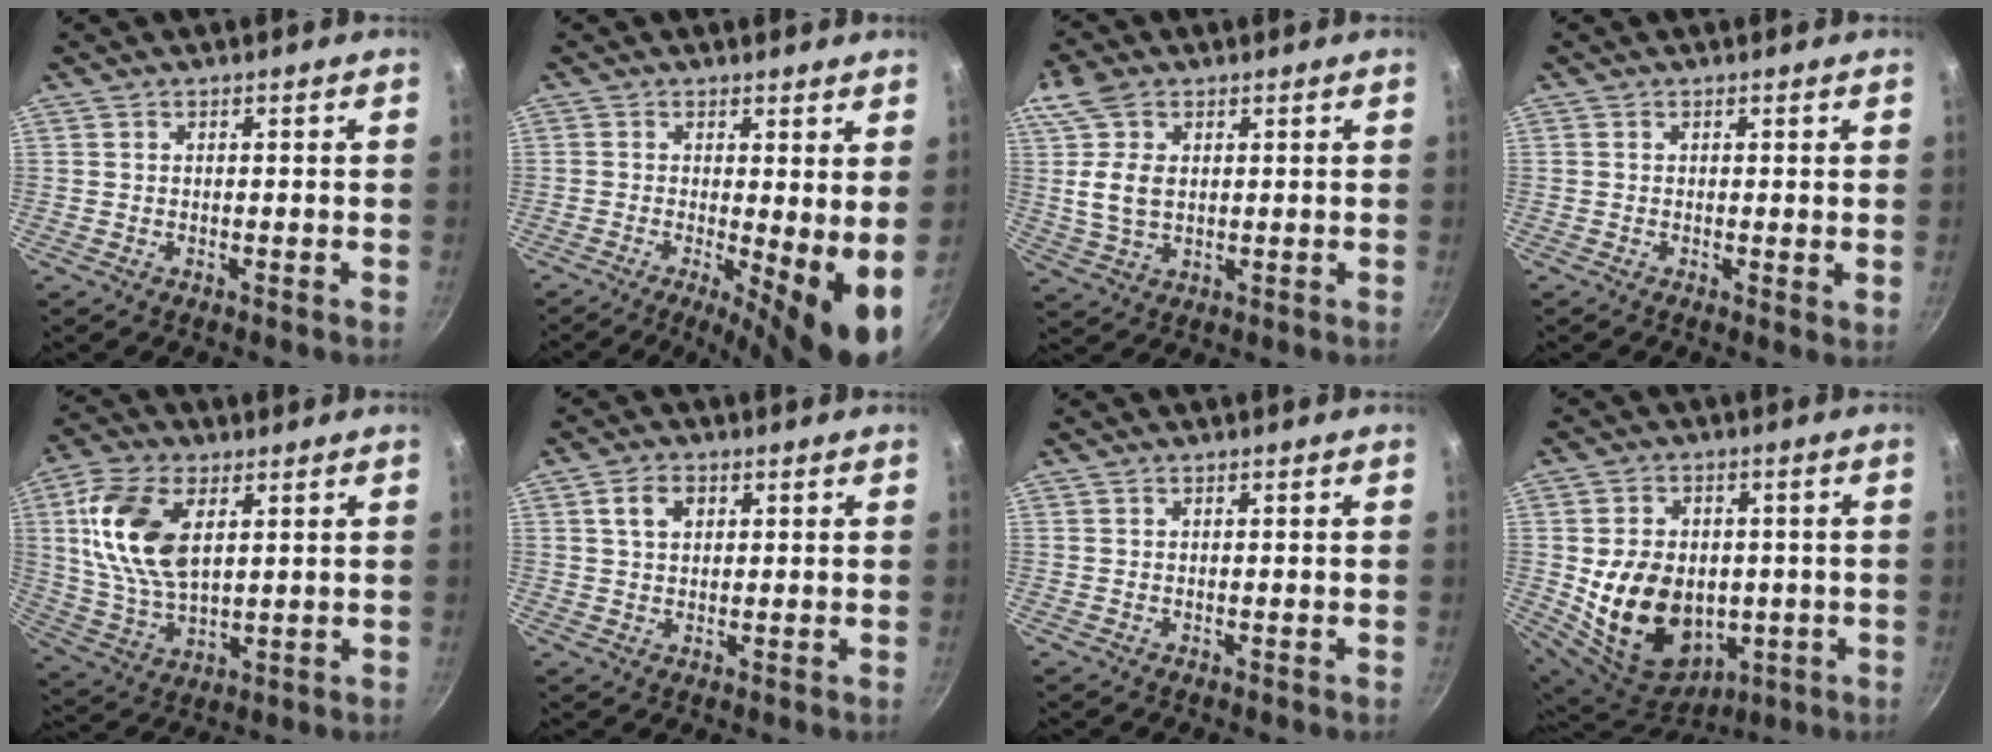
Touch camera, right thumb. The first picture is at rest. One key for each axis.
{"total": 9.1, "fx": -0.8, "fy": 2.0, "fz": 8.8, "tx": -0.124, "ty": -0.016, "tz": -0.014}
{"total": 8.6, "fx": 2.0, "fy": 5.5, "fz": 6.3, "tx": -0.121, "ty": -0.002, "tz": 0.036}
{"total": 1.2, "fx": 0.3, "fy": 0.3, "fz": 1.1, "tx": -0.016, "ty": -0.006, "tz": 0.002}
{"total": 15.4, "fx": 4.4, "fy": 8.7, "fz": 11.9, "tx": -0.222, "ty": -0.009, "tz": 0.089}
{"total": 4.4, "fx": 1.5, "fy": 3.1, "fz": 2.7, "tx": -0.036, "ty": 0.002, "tz": 0.025}
{"total": 0.0}
{"total": 19.0, "fx": -1.6, "fy": 14.3, "fz": 12.4, "tx": -0.202, "ty": -0.003, "tz": -0.002}